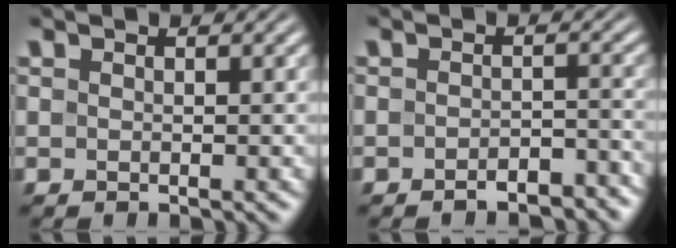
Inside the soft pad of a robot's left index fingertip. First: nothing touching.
{"total": 3.1, "force": [-2.5, 1.1, 1.6], "torque": [-0.019, 0.006, -0.033]}